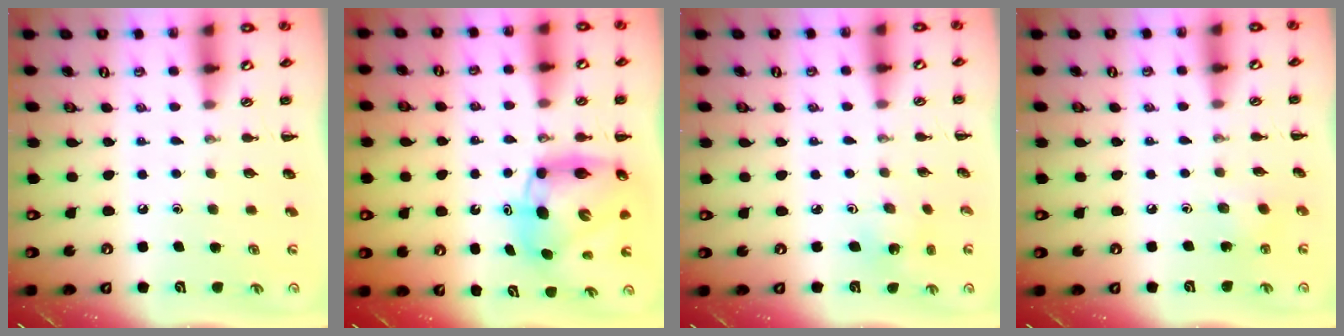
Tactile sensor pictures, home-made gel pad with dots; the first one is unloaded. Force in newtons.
{"total": 8.3, "press": 7.9, "slide": 2.5}
{"total": 3.0, "press": 2.8, "slide": 1.0}
{"total": 2.4, "press": 2.3, "slide": 0.7}